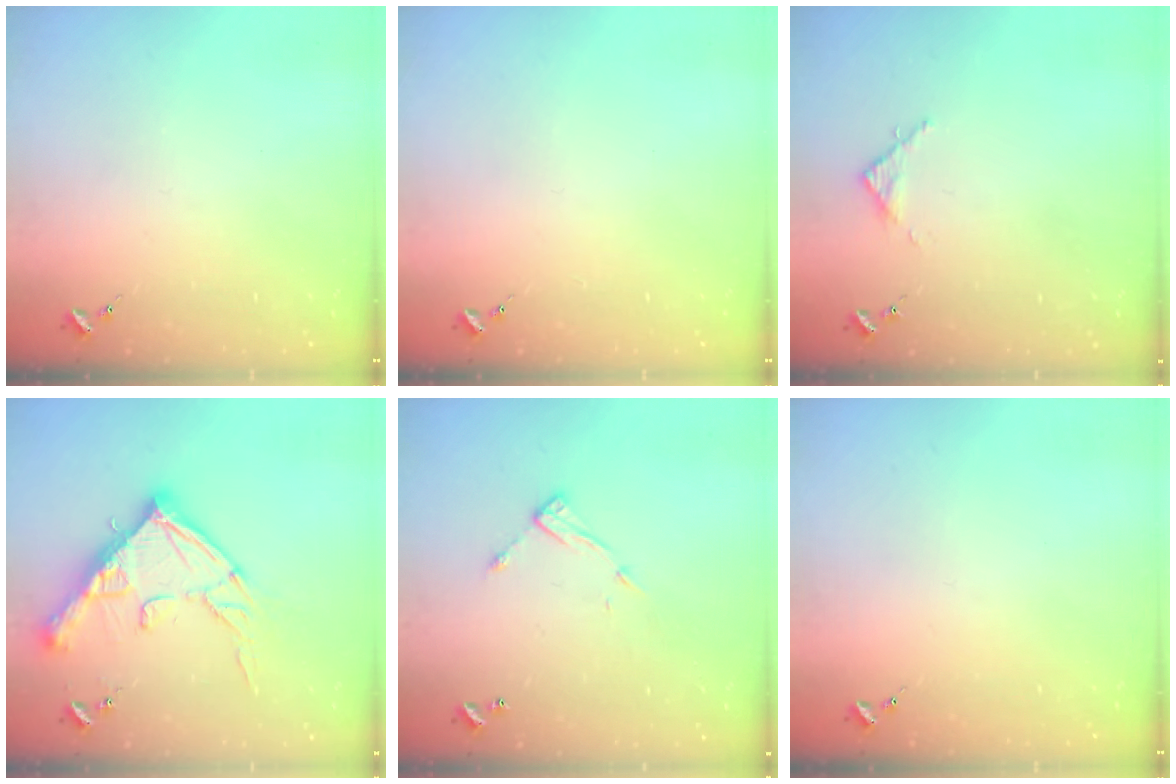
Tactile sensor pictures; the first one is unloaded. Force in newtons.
{"total": 0.0}
{"total": 2.8, "press": 2.8, "slide": 0.4}
{"total": 19.6, "press": 19.5, "slide": 2.0}
{"total": 8.6, "press": 8.6, "slide": 0.4}
{"total": 0.0}